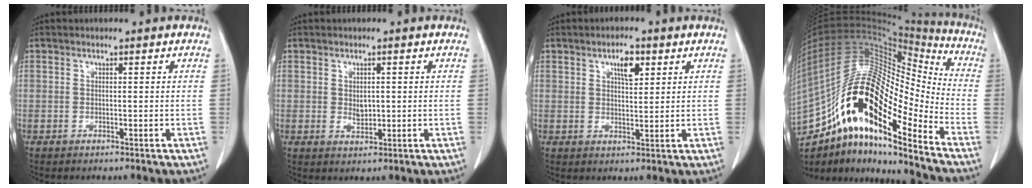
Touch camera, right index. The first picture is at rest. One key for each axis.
{"total": 0.8, "fx": 0.0, "fy": 0.3, "fz": 0.7, "tx": -0.014, "ty": -0.002, "tz": 0.003}
{"total": 4.0, "fx": 2.0, "fy": 1.5, "fz": 3.2, "tx": -0.053, "ty": 0.000, "tz": 0.033}
{"total": 25.1, "fx": -14.5, "fy": 6.6, "fz": 19.4, "tx": -0.381, "ty": 0.021, "tz": -0.254}